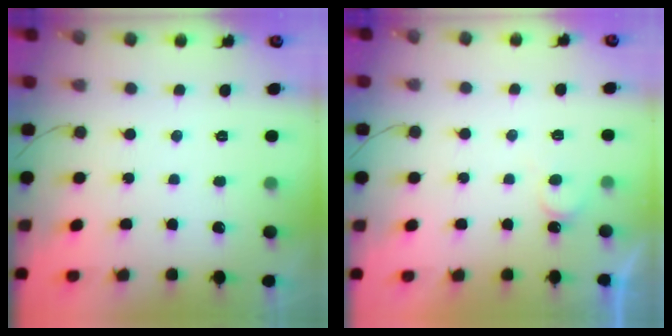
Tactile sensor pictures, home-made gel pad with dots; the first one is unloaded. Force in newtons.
{"total": 4.0, "press": 4.0, "slide": 0.4}